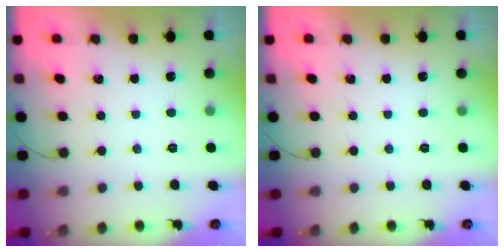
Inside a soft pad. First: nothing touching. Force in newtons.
{"total": 0.0}